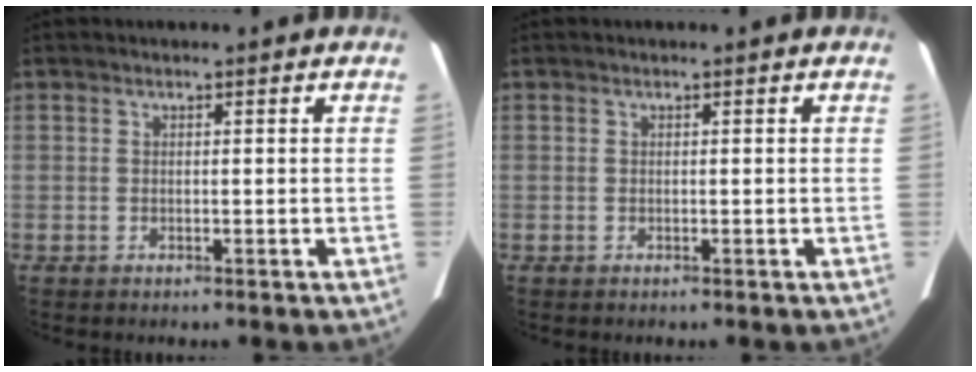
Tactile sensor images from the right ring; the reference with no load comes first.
{"total": 0.0}